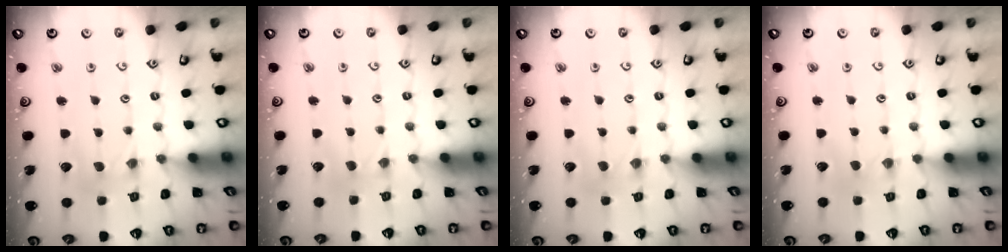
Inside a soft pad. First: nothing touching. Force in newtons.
{"total": 1.8, "press": 1.8, "slide": 0.4}
{"total": 1.0, "press": 1.0, "slide": 0.2}
{"total": 1.3, "press": 1.3, "slide": 0.2}